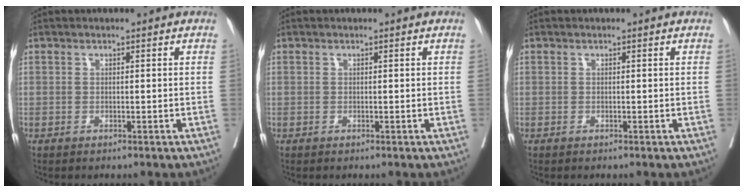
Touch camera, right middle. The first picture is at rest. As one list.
[{"total": 0.0}, {"total": 0.0}]